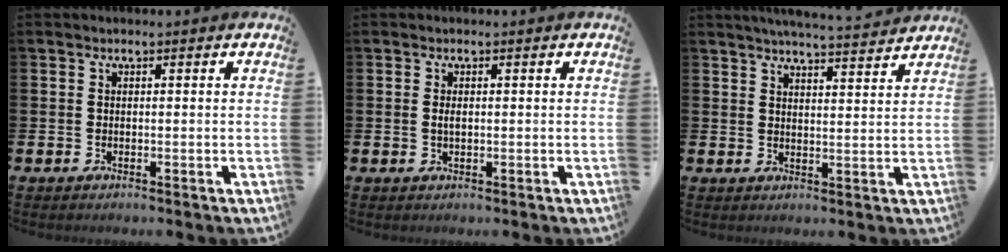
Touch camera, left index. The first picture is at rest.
{"total": 0.9, "force": [0.1, 0.4, 0.8], "torque": [-0.008, 0.000, -0.001]}
{"total": 5.0, "force": [4.9, -0.3, 0.9], "torque": [-0.025, -0.028, 0.086]}